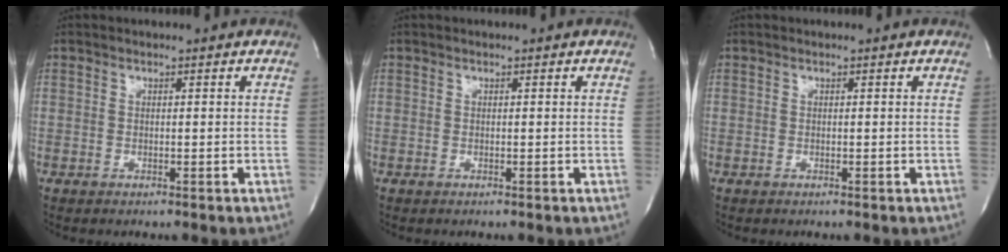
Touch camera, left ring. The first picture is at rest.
{"total": 0.0}
{"total": 0.0}